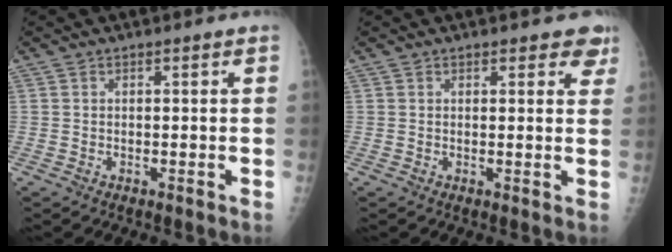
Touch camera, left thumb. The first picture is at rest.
{"total": 3.9, "force": [2.8, 1.9, 1.8], "torque": [0.013, -0.010, 0.026]}